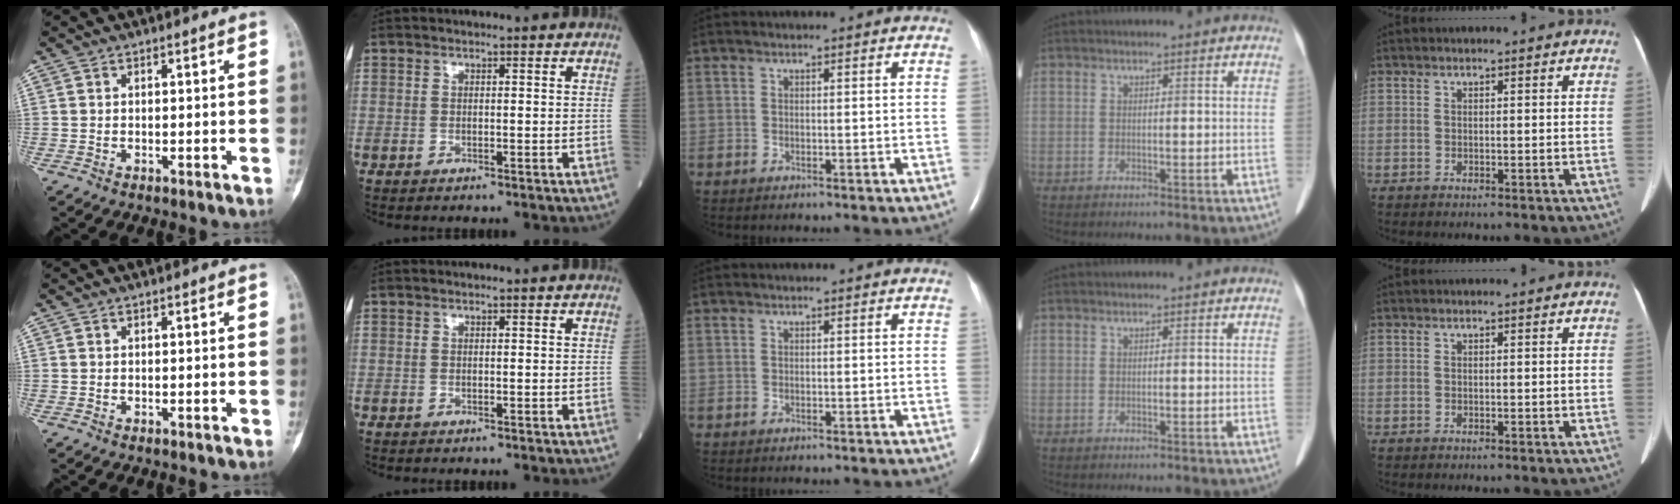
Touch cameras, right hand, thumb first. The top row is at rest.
{}